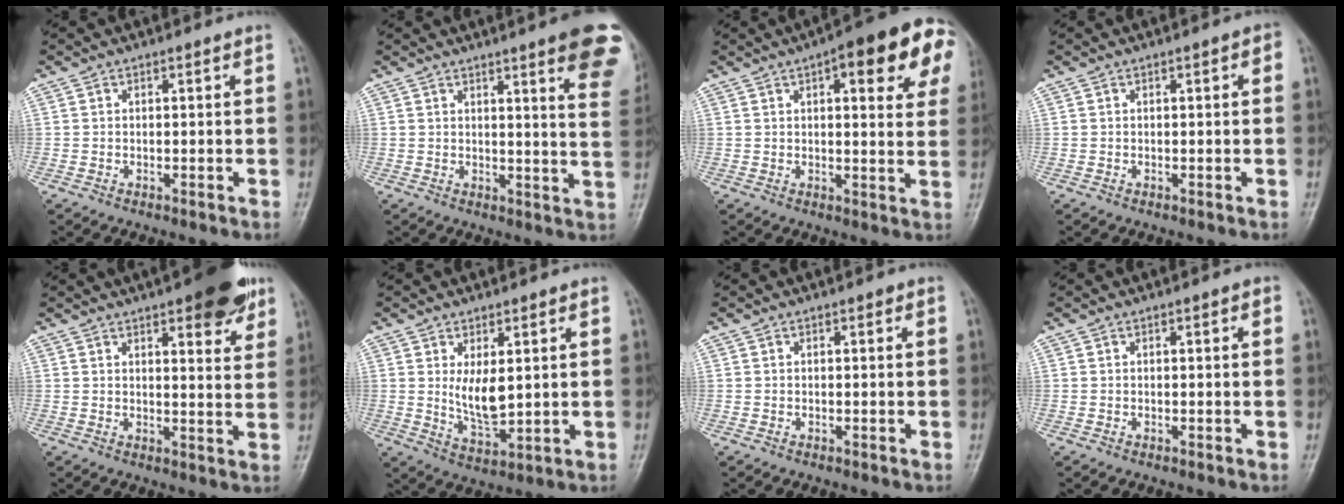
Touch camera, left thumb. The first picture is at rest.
{"total": 13.7, "force": [8.0, 1.8, 11.0], "torque": [-0.111, -0.035, 0.081]}
{"total": 15.6, "force": [6.5, 5.1, 13.2], "torque": [-0.136, -0.003, 0.069]}
{"total": 1.4, "force": [0.3, 0.5, 1.3], "torque": [-0.016, 0.002, 0.002]}
{"total": 10.8, "force": [6.7, 3.5, 7.7], "torque": [-0.070, -0.028, 0.084]}
{"total": 6.5, "force": [1.4, 3.0, 5.6], "torque": [-0.088, -0.024, 0.038]}
{"total": 0.0}
{"total": 0.7, "force": [0.2, 0.2, 0.6], "torque": [-0.012, 0.001, 0.002]}